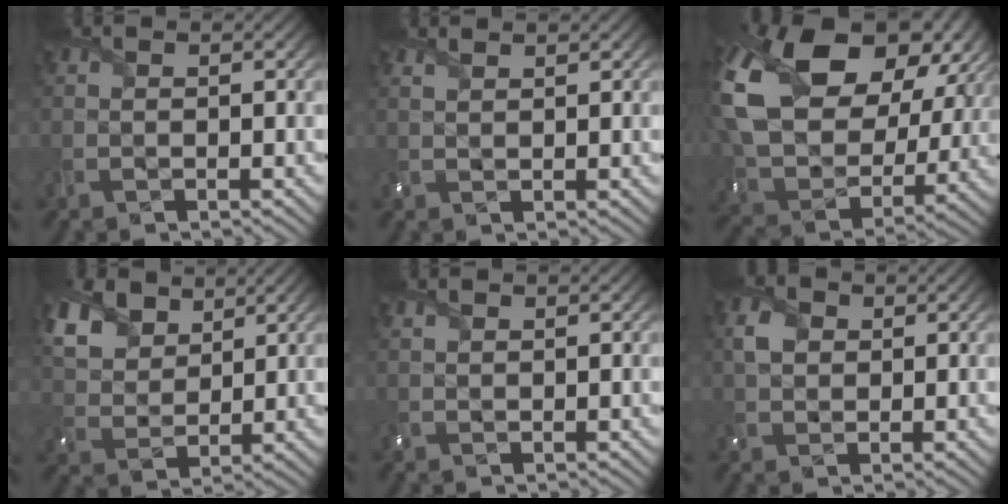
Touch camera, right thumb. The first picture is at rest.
{"total": 1.4, "force": [1.2, 0.3, 0.6], "torque": [-0.021, 0.001, 0.026]}
{"total": 19.8, "force": [6.9, 13.6, 12.6], "torque": [-0.312, 0.013, 0.140]}
{"total": 9.2, "force": [5.9, 5.4, 4.6], "torque": [-0.151, 0.009, 0.116]}
{"total": 1.2, "force": [1.0, 0.4, 0.5], "torque": [-0.019, 0.005, 0.023]}
{"total": 3.4, "force": [1.2, 2.6, 1.9], "torque": [-0.051, 0.005, 0.019]}